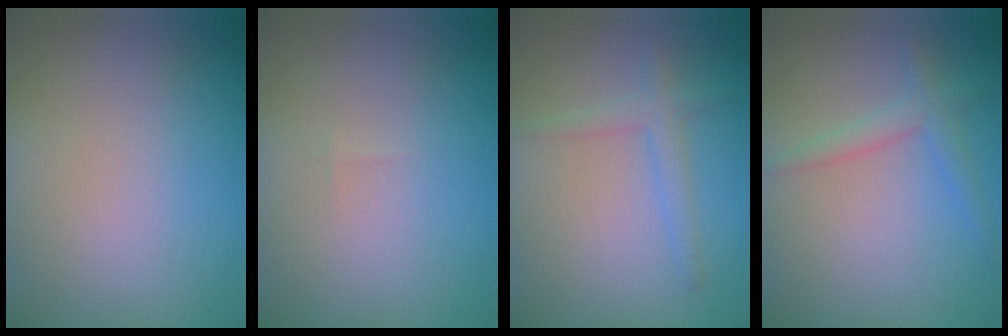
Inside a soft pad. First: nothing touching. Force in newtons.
{"total": 0.0}
{"total": 2.0, "press": 2.0, "slide": 0.1}
{"total": 2.0, "press": 2.0, "slide": 0.1}